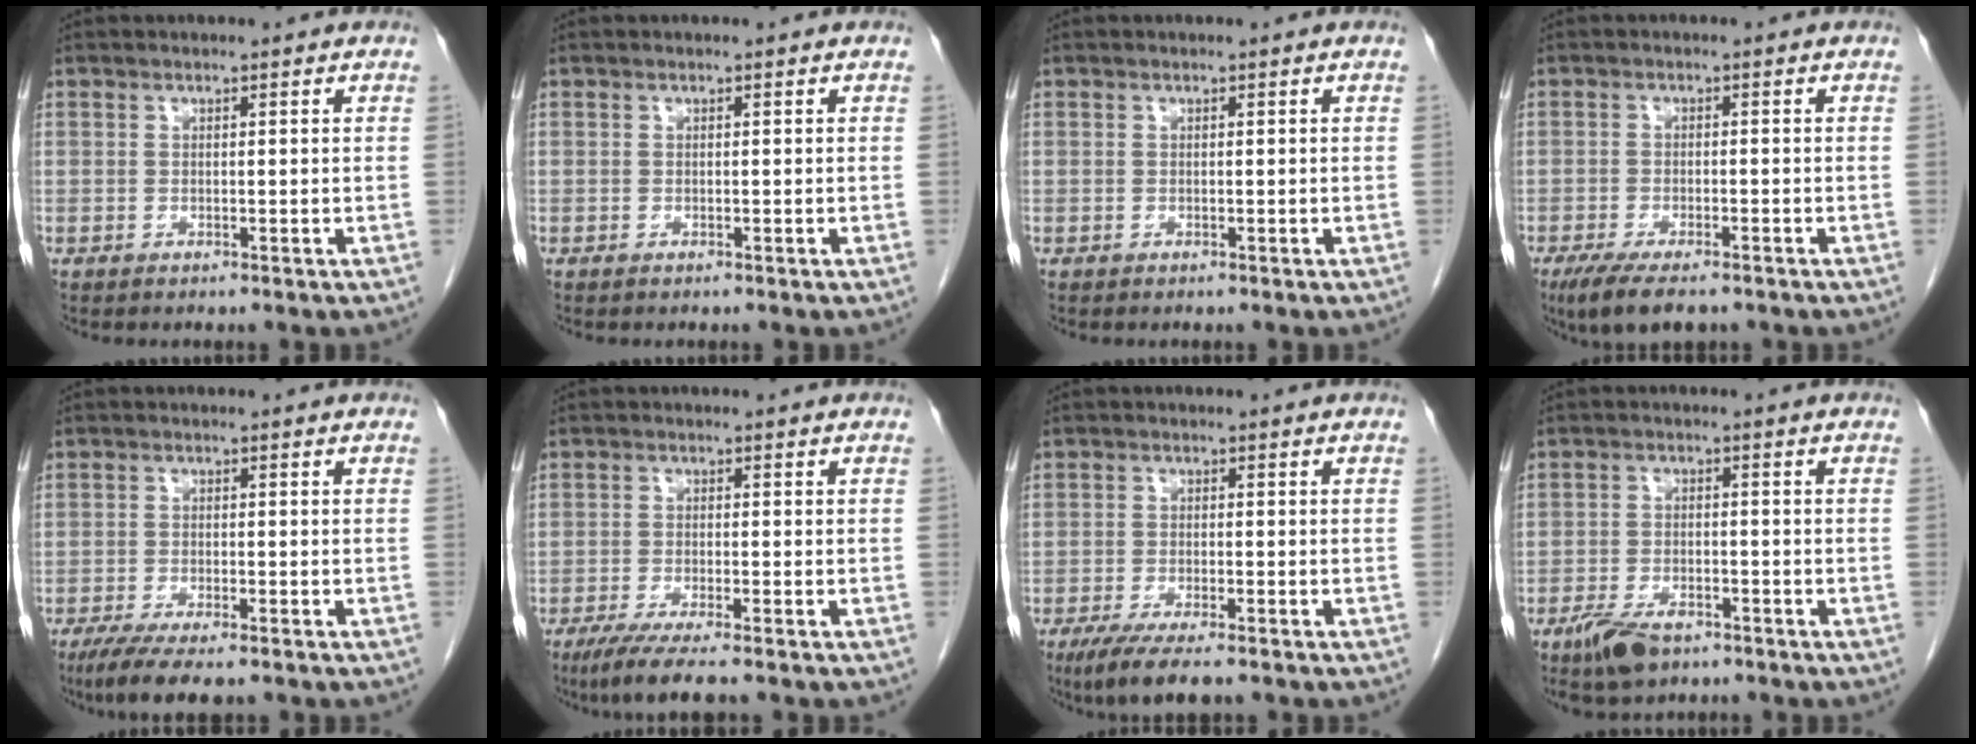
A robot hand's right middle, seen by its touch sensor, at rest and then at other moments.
{"total": 0.0}
{"total": 0.0}
{"total": 7.3, "force": [-5.5, 1.9, 4.5], "torque": [-0.075, -0.016, -0.088]}
{"total": 7.5, "force": [-5.7, 1.4, 4.7], "torque": [-0.077, -0.018, -0.091]}
{"total": 6.0, "force": [-4.5, -0.1, 4.0], "torque": [-0.068, -0.018, -0.076]}
{"total": 7.3, "force": [-5.5, 1.2, 4.7], "torque": [-0.076, -0.018, -0.087]}
{"total": 6.0, "force": [-4.0, 2.5, 3.7], "torque": [-0.072, -0.005, -0.067]}